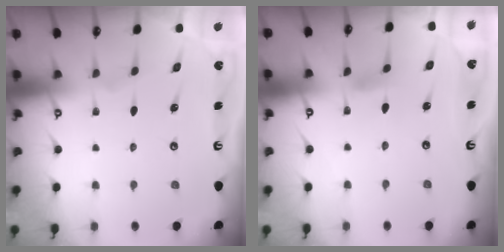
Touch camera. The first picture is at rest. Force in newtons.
{"total": 2.9, "press": 2.8, "slide": 0.4}